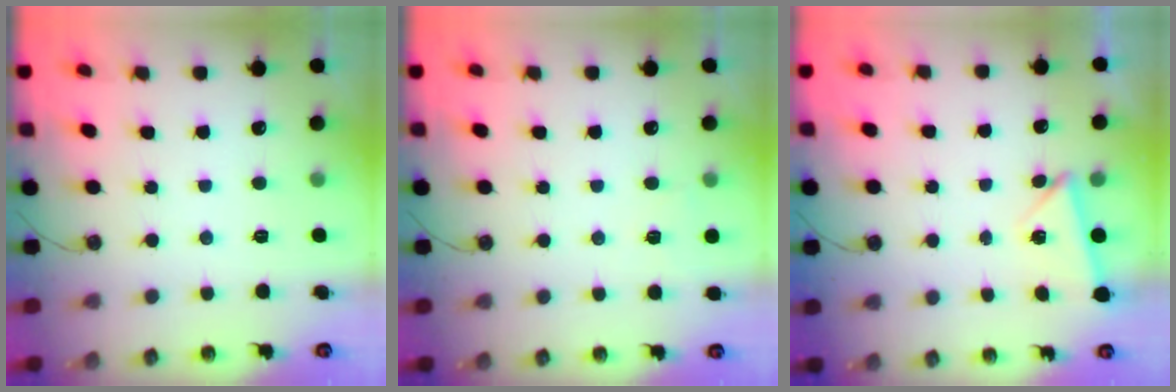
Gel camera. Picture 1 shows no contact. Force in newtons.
{"total": 3.7, "press": 3.7, "slide": 0.1}
{"total": 2.3, "press": 2.1, "slide": 1.0}